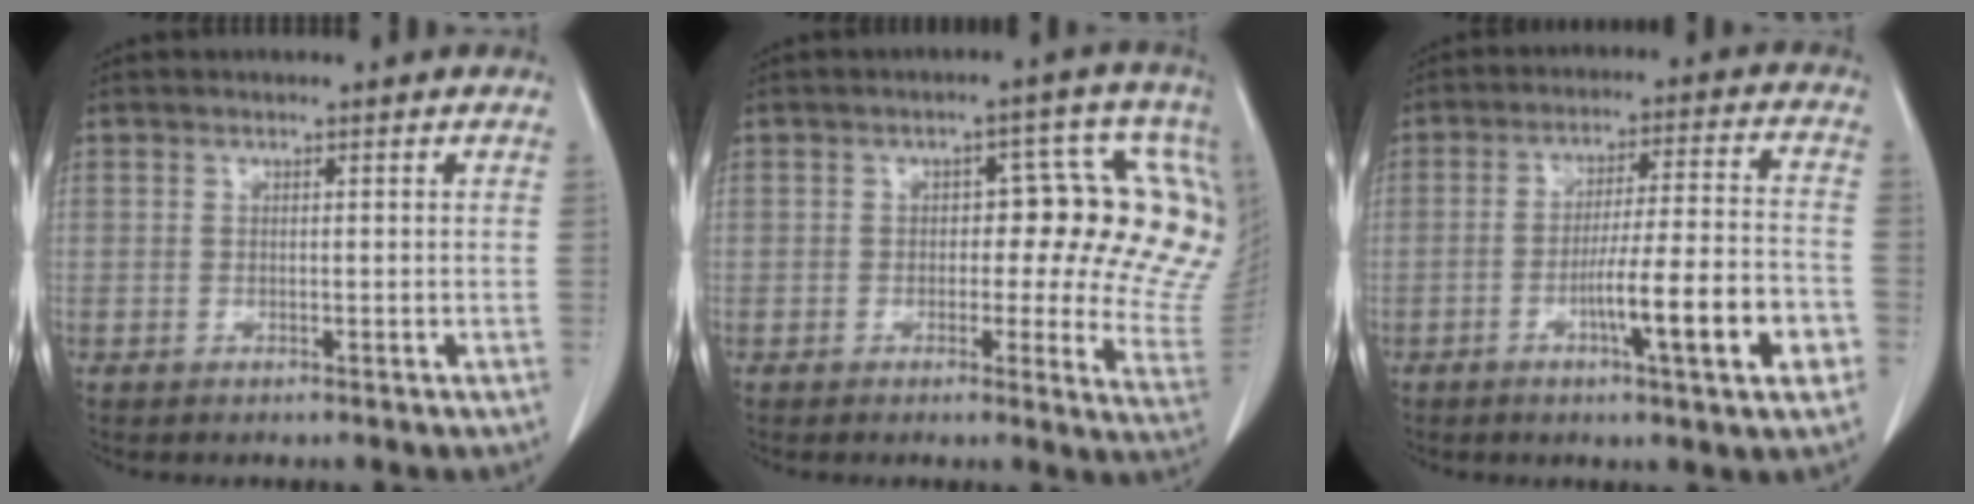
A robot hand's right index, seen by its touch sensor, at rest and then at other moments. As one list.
[{"total": 14.3, "force": [2.2, 5.7, 12.9], "torque": [-0.132, 0.016, 0.019]}, {"total": 12.6, "force": [-4.6, 0.5, 11.8], "torque": [-0.184, -0.001, -0.072]}]